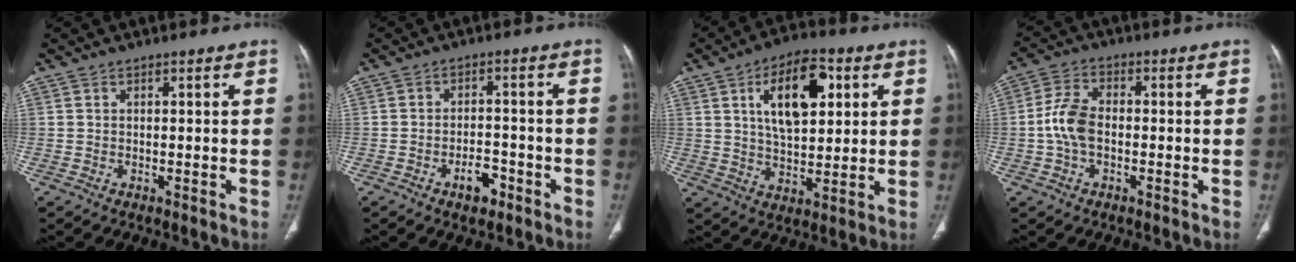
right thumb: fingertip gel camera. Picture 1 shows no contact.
{"total": 4.4, "force": [-2.7, 2.3, 2.6], "torque": [-0.031, 0.021, -0.041]}
{"total": 14.7, "force": [4.9, 7.4, 11.7], "torque": [-0.161, -0.007, 0.080]}
{"total": 6.9, "force": [-1.0, 4.2, 5.4], "torque": [-0.115, 0.018, -0.025]}